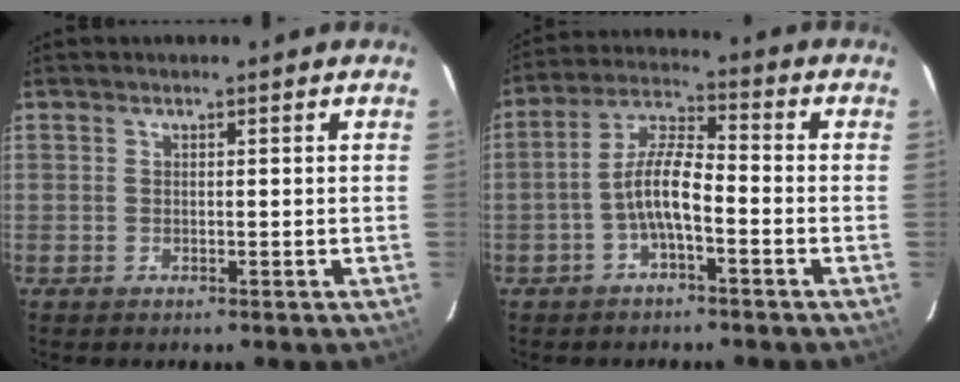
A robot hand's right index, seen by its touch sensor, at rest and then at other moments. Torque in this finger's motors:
{"motor_torque": [1.59, 0.36, 0.25, 0.07]}